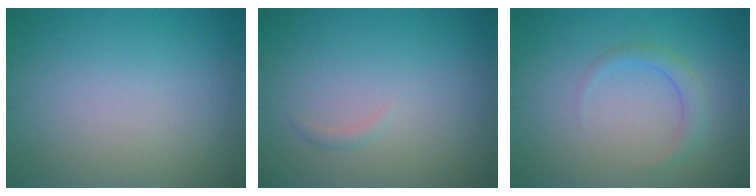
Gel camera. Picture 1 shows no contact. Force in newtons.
{"total": 0.5, "press": 0.5, "slide": 0.0}
{"total": 1.7, "press": 1.7, "slide": 0.1}